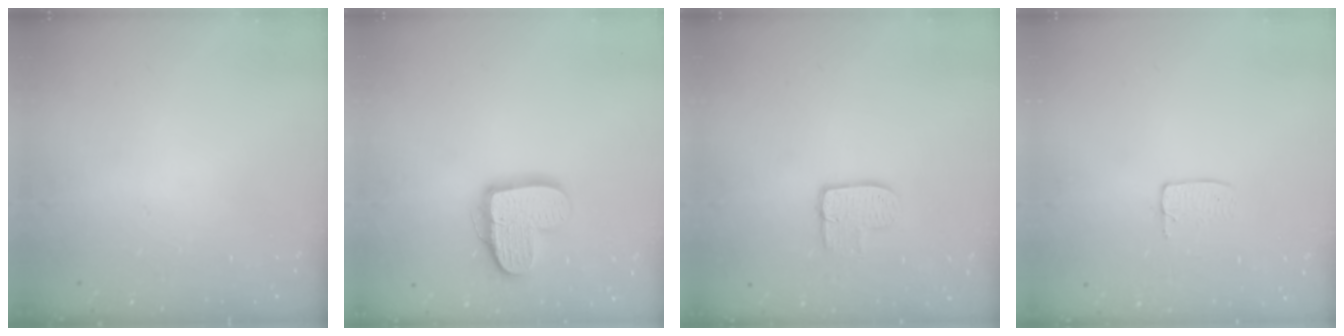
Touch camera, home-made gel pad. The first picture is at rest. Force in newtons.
{"total": 14.1, "press": 14.0, "slide": 1.0}
{"total": 7.9, "press": 7.9, "slide": 0.5}
{"total": 3.5, "press": 3.5, "slide": 0.2}